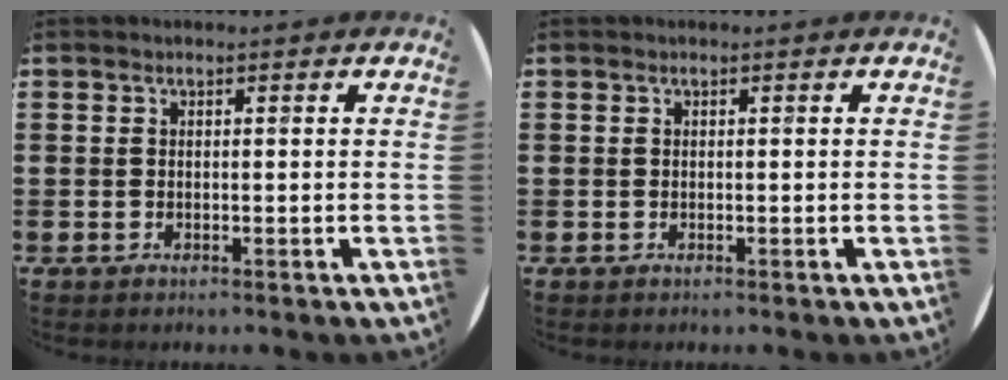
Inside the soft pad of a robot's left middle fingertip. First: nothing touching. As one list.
[{"total": 0.0}]